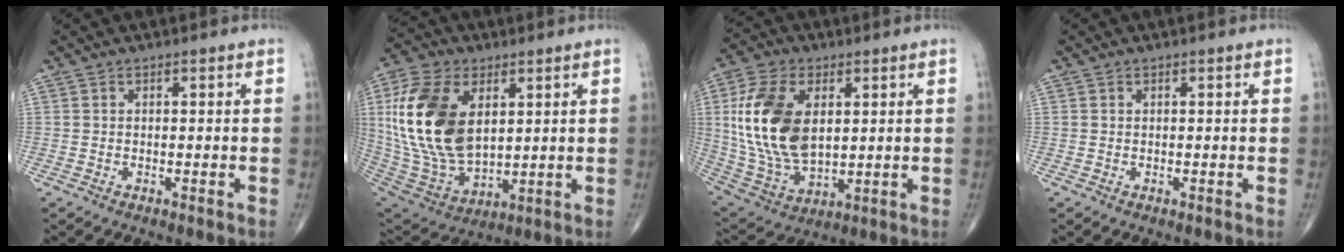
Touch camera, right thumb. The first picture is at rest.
{"total": 22.4, "force": [5.0, 13.3, 17.3], "torque": [-0.345, -0.025, 0.100]}
{"total": 18.9, "force": [3.5, 11.1, 14.9], "torque": [-0.295, -0.016, 0.074]}
{"total": 0.0}